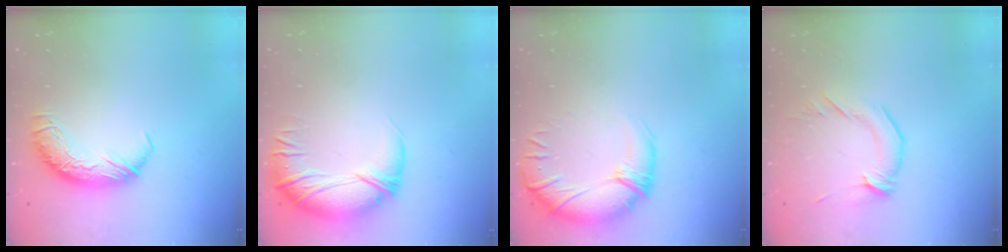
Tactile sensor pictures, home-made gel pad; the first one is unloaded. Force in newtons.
{"total": 2.9, "press": 0.2, "slide": 2.9}
{"total": 2.8, "press": 0.1, "slide": 2.8}
{"total": 2.1, "press": 2.1, "slide": 0.5}